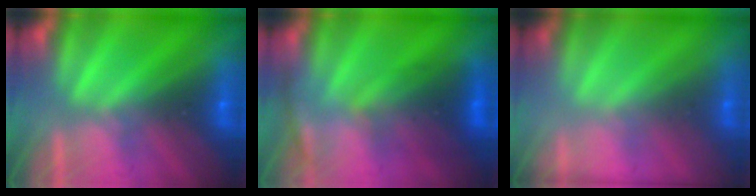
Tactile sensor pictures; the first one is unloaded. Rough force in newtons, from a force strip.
{"total": 2.7}
{"total": 1.7}